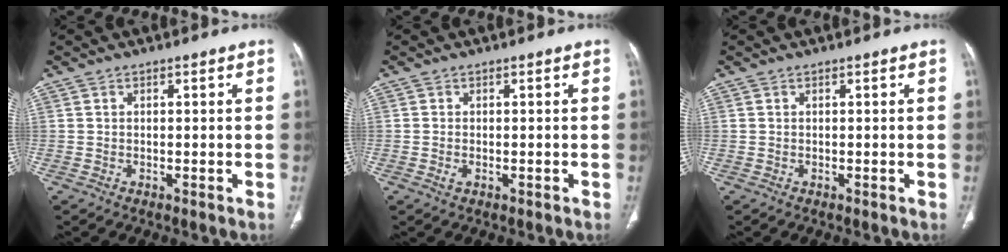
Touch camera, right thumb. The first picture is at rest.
{"total": 1.3, "force": [-0.4, 0.7, 1.0], "torque": [-0.024, 0.005, -0.007]}
{"total": 0.0}